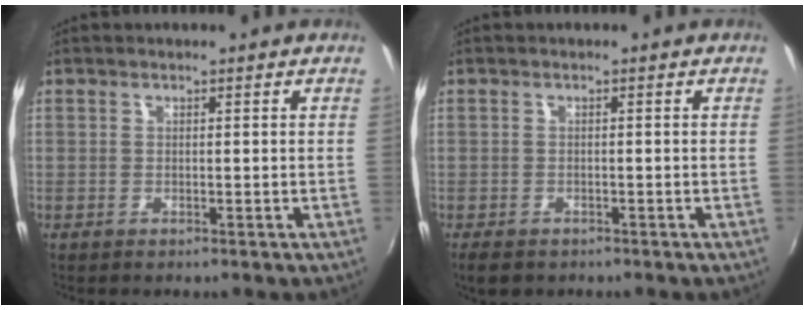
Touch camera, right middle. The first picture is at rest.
{"total": 3.5, "force": [-2.4, 1.9, 1.6], "torque": [-0.039, -0.013, -0.037]}